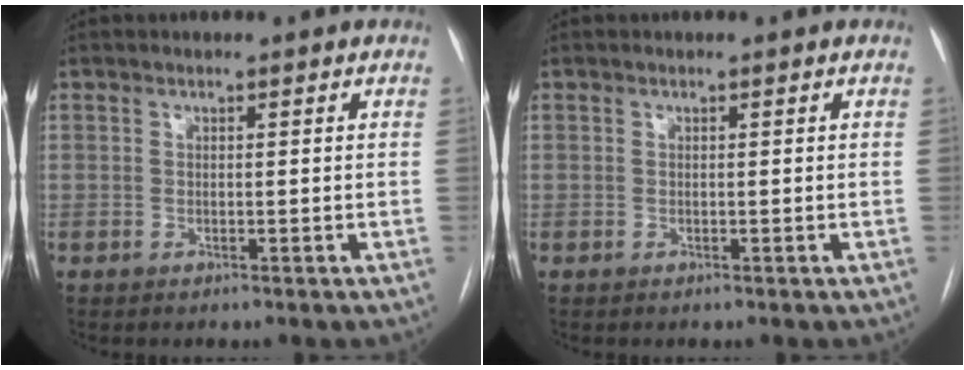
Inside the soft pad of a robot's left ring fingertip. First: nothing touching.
{"total": 0.0}